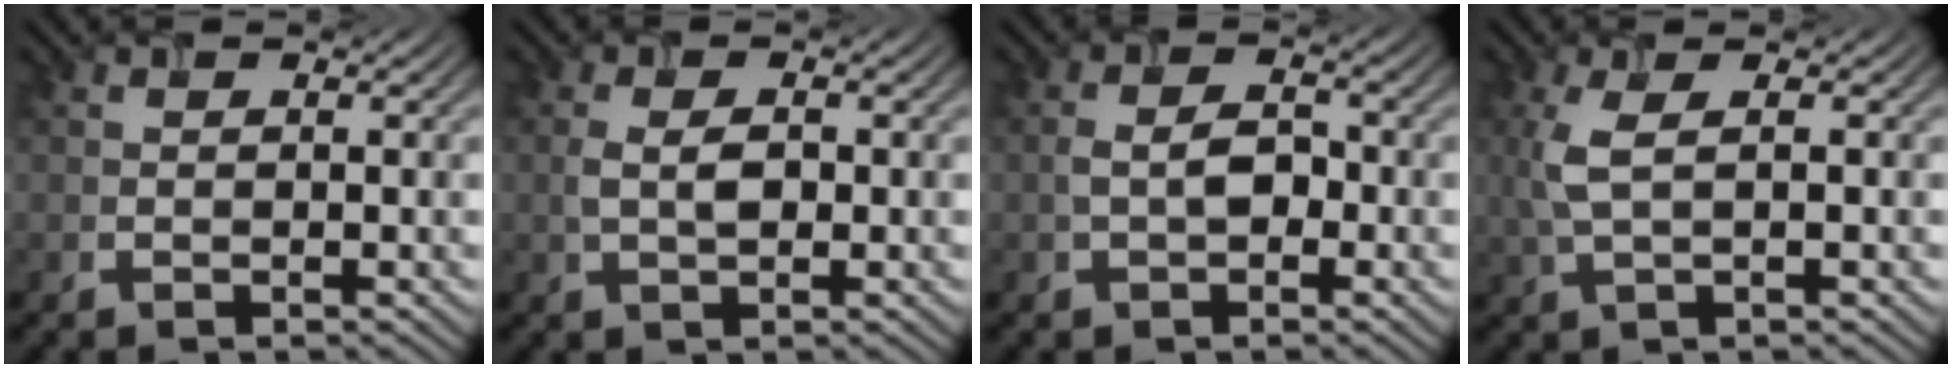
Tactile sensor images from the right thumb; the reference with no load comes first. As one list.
[{"total": 2.7, "force": [0.1, 1.4, 2.3], "torque": [-0.054, 0.000, 0.002]}, {"total": 2.9, "force": [-0.6, 1.8, 2.2], "torque": [-0.048, 0.001, -0.013]}, {"total": 4.0, "force": [0.6, 1.2, 3.7], "torque": [-0.096, 0.006, 0.012]}]